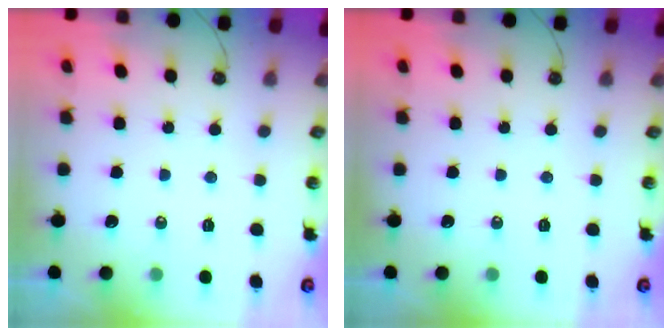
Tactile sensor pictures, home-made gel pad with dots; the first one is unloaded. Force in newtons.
{"total": 0.0}